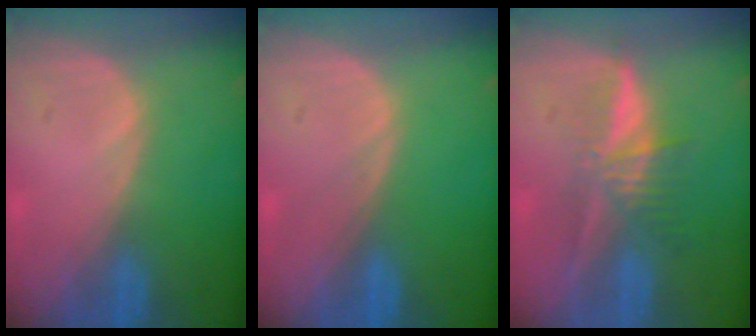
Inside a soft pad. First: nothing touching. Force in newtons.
{"total": 0.0}
{"total": 5.8, "press": 5.5, "slide": 2.0}